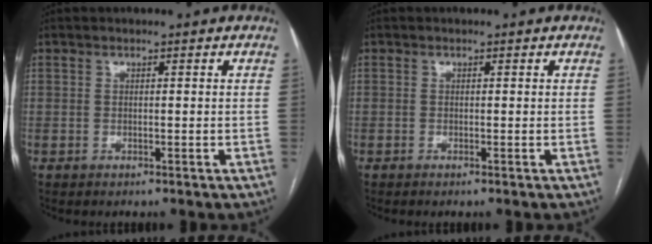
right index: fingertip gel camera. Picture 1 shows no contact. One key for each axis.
{"total": 0.0}